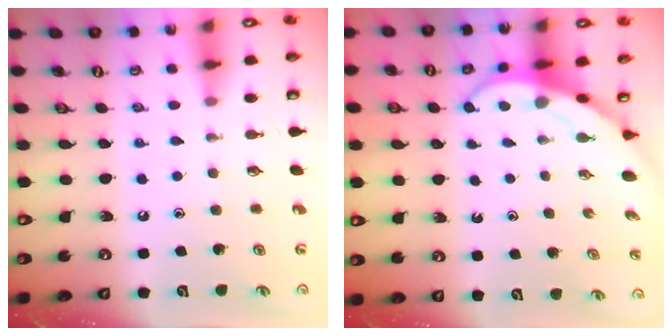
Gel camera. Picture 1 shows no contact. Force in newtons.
{"total": 4.0, "press": 4.0, "slide": 0.4}